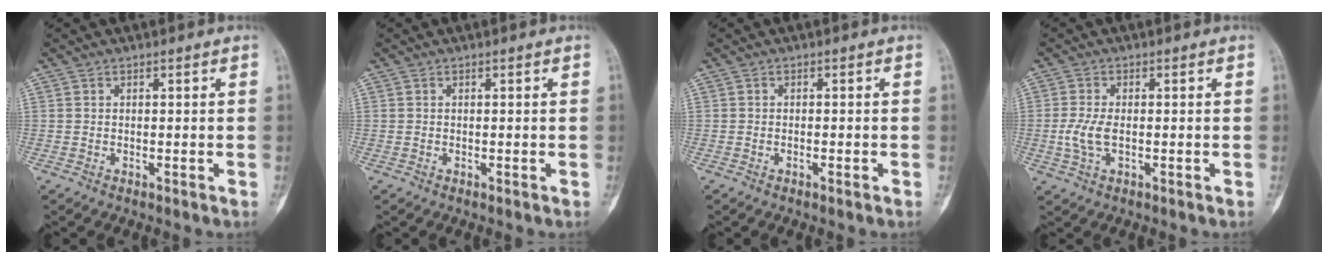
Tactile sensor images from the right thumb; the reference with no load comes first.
{"total": 0.0}
{"total": 0.9, "force": [-0.5, 0.3, 0.8], "torque": [-0.018, 0.007, -0.005]}
{"total": 4.3, "force": [-0.5, 2.1, 3.7], "torque": [-0.090, 0.000, -0.011]}